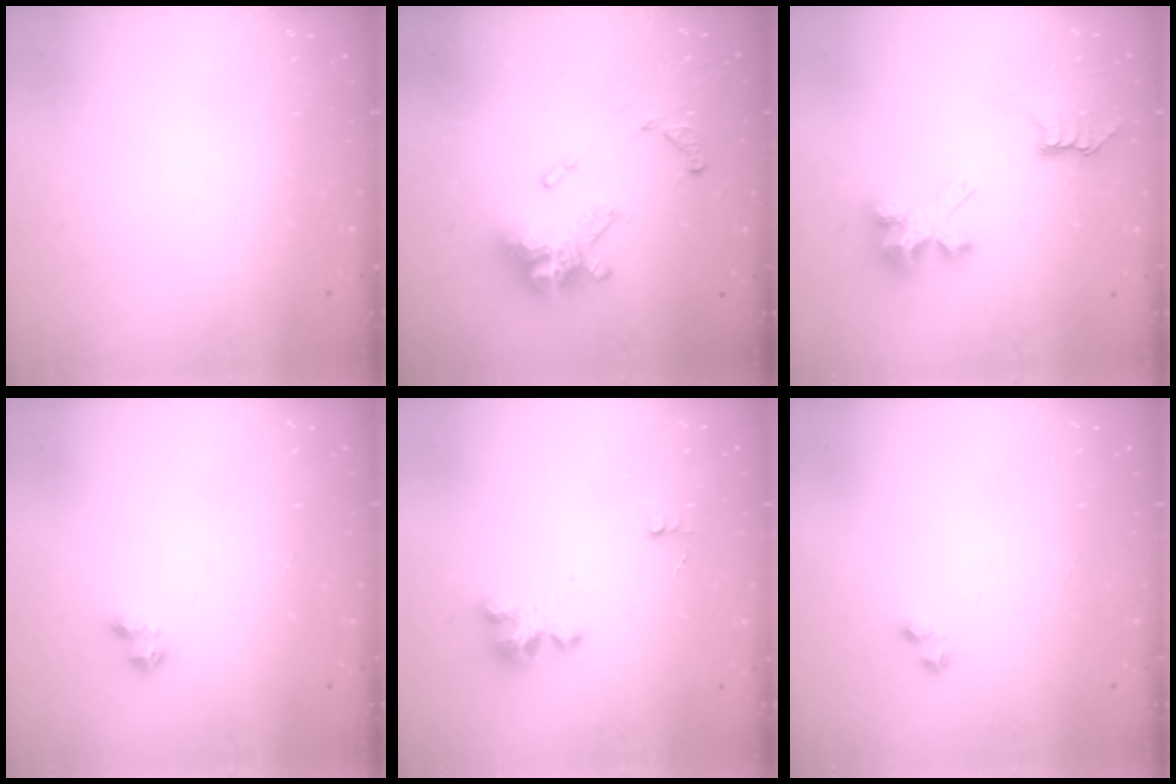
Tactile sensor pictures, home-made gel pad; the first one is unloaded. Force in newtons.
{"total": 15.5, "press": 15.4, "slide": 1.6}
{"total": 6.6, "press": 6.6, "slide": 0.1}
{"total": 2.9, "press": 2.8, "slide": 0.5}
{"total": 6.0, "press": 6.0, "slide": 0.2}
{"total": 1.4, "press": 1.4, "slide": 0.5}